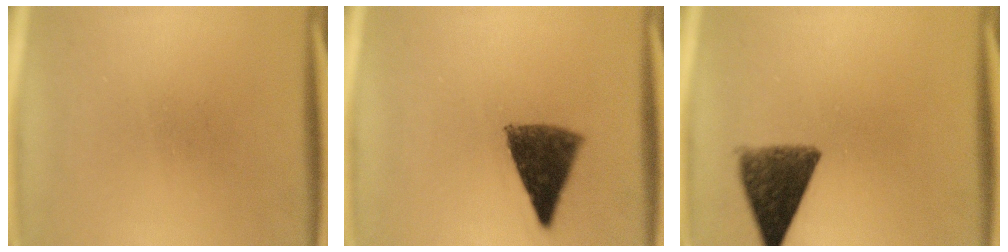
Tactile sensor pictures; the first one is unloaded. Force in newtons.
{"total": 9.4}
{"total": 9.3}